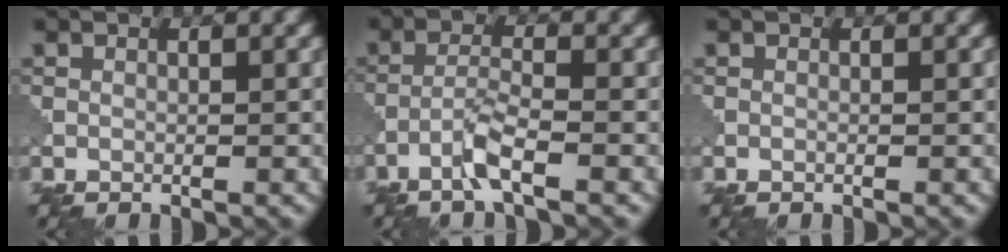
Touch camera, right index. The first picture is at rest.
{"total": 2.8, "force": [-1.8, 0.1, 2.1], "torque": [-0.046, 0.009, -0.043]}
{"total": 0.0}